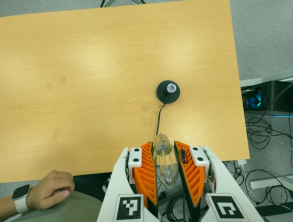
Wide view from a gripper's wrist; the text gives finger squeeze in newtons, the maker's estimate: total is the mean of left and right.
{"total": 21.8, "left": 23.3, "right": 20.3}